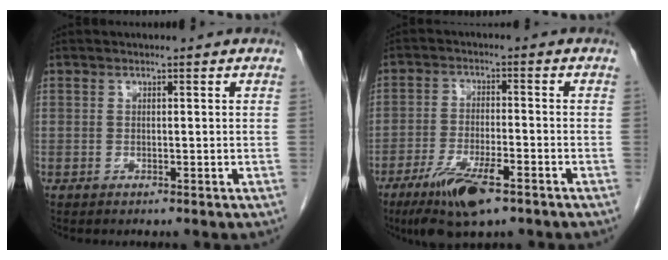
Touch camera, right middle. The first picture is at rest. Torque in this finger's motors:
{"motor_torque": [1.33, -0.81, 0.50, 0.12]}